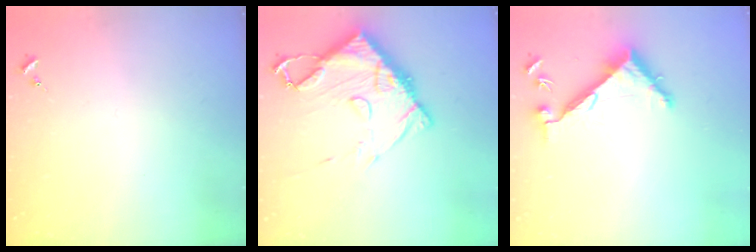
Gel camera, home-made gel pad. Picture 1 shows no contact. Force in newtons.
{"total": 14.3, "press": 14.2, "slide": 1.3}
{"total": 7.2, "press": 7.2, "slide": 0.3}